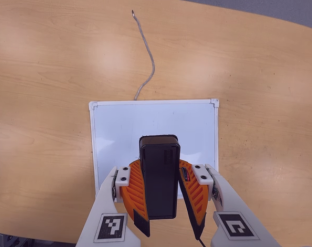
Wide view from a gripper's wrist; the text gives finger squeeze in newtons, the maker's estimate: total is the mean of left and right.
{"total": 11.0, "left": 11.0, "right": 11.1}